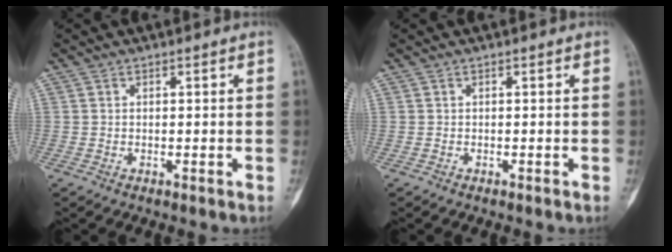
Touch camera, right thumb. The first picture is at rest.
{"total": 0.0}